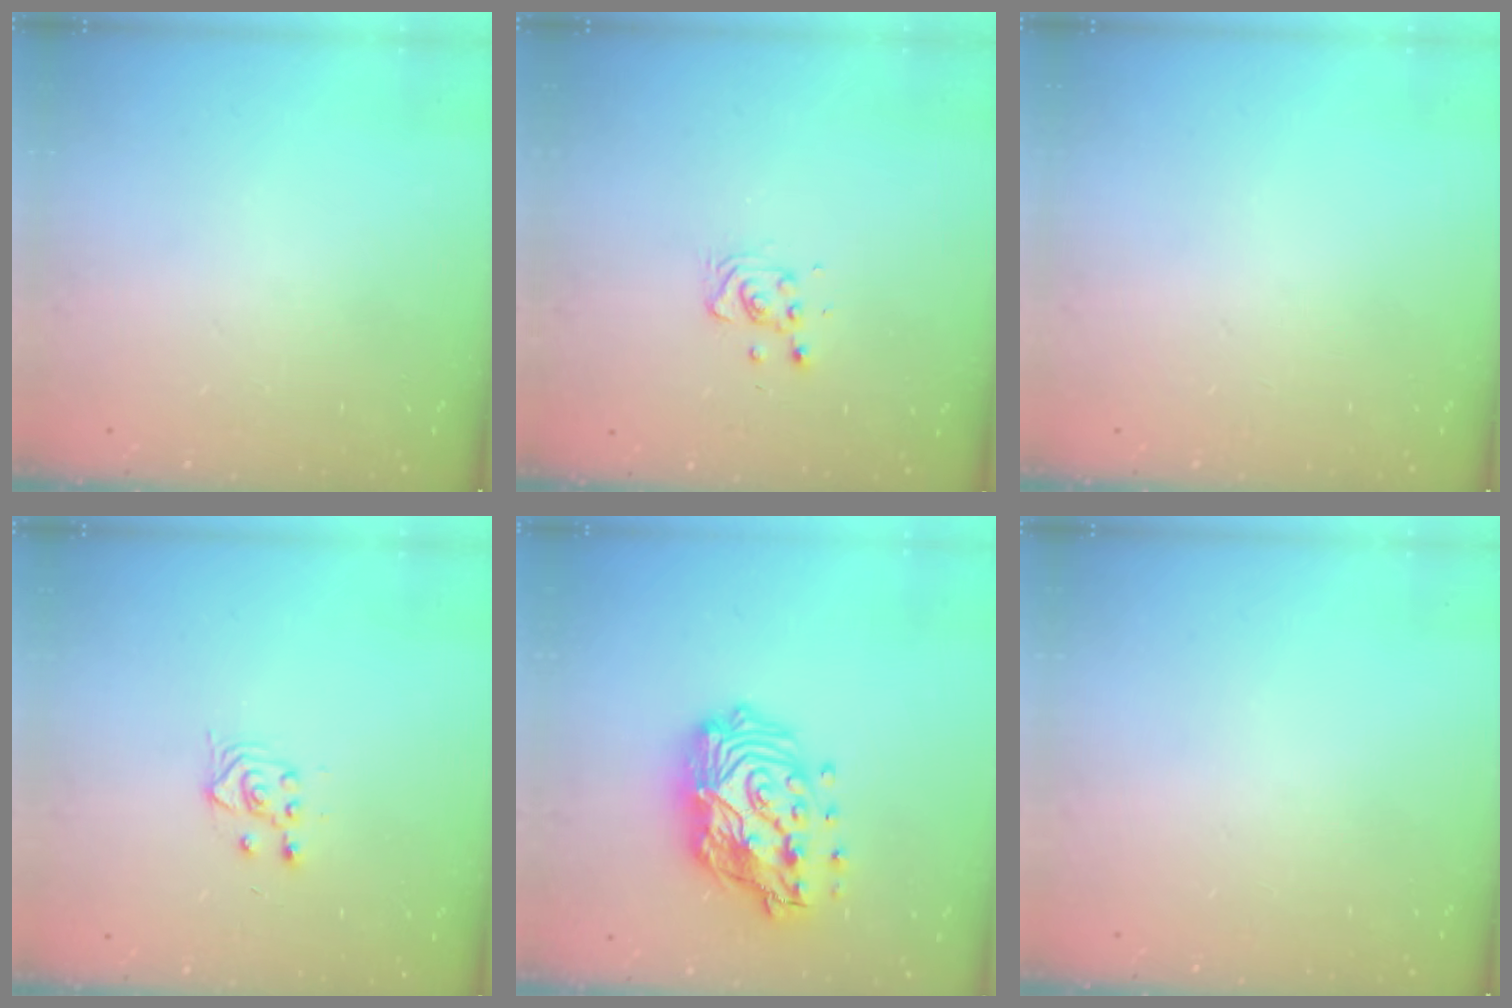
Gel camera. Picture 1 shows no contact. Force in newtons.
{"total": 5.4, "press": 5.3, "slide": 1.2}
{"total": 0.0}
{"total": 3.0, "press": 2.6, "slide": 1.3}
{"total": 18.6, "press": 18.5, "slide": 1.9}
{"total": 0.0}